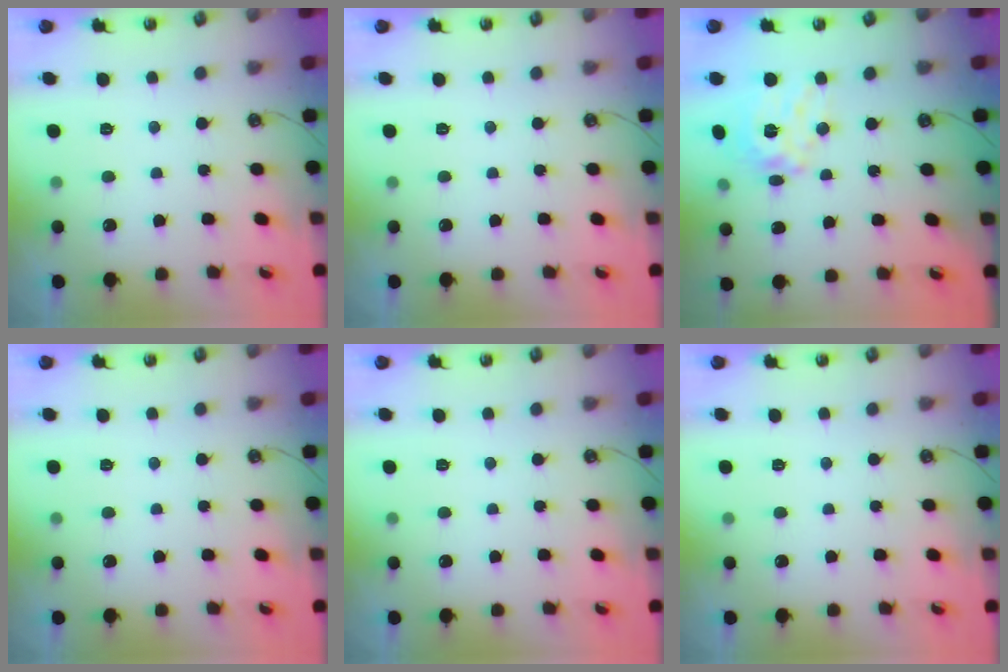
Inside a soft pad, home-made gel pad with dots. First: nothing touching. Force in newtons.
{"total": 0.0}
{"total": 13.9, "press": 13.9, "slide": 1.4}
{"total": 0.0}
{"total": 0.0}
{"total": 0.0}